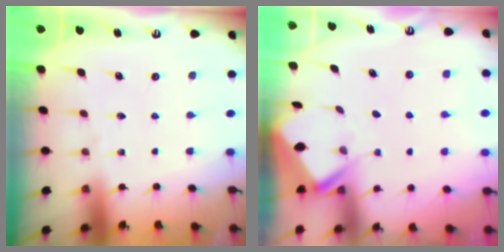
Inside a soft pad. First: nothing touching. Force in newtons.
{"total": 3.2, "press": 3.2, "slide": 0.4}